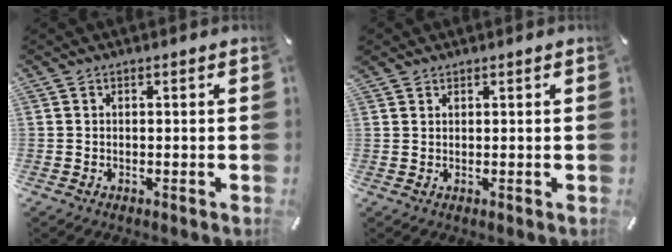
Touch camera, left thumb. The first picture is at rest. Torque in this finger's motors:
{"motor_torque": [1.23, 1.23, 1.40, -1.37, 0.37]}